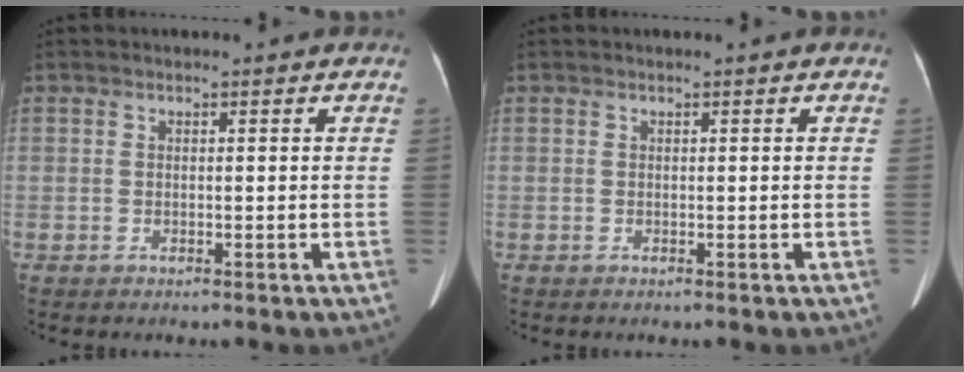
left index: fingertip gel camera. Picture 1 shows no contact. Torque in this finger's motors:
{"motor_torque": [0.08, 0.02, -0.02, 0.01]}